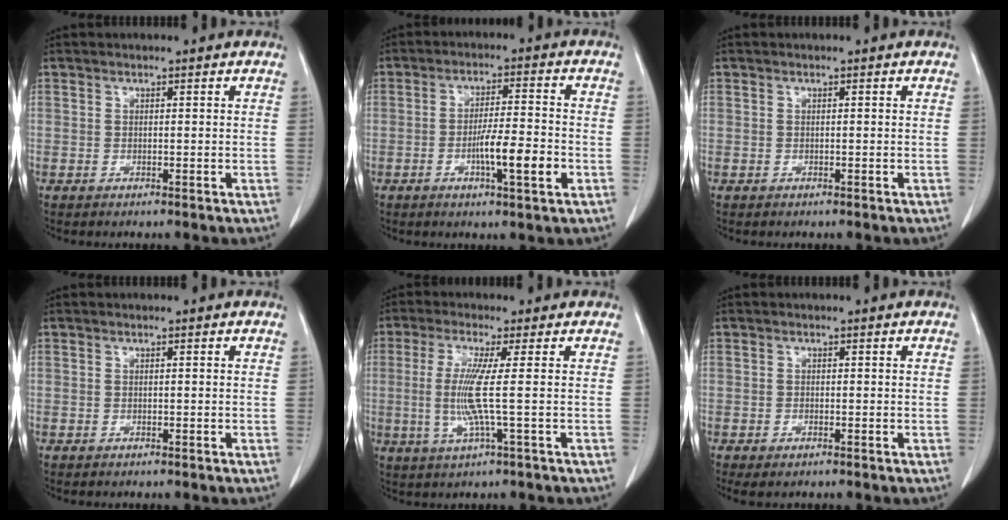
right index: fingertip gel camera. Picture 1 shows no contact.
{"total": 7.4, "force": [-2.5, 0.5, 6.9], "torque": [-0.114, -0.002, -0.041]}
{"total": 0.0}
{"total": 0.0}
{"total": 6.7, "force": [-0.3, -0.9, 6.6], "torque": [-0.149, -0.010, -0.008]}
{"total": 1.6, "force": [-1.0, 0.6, 1.1], "torque": [-0.020, -0.004, -0.012]}